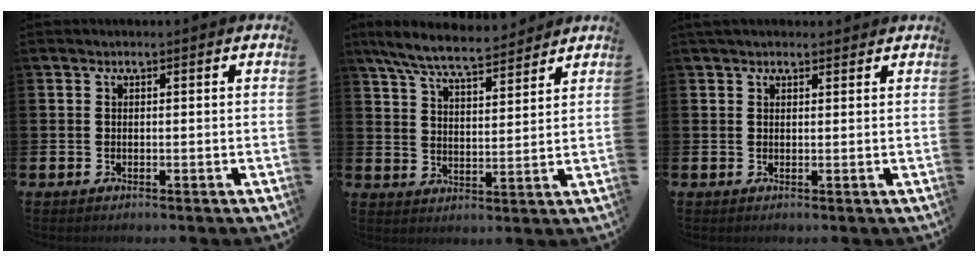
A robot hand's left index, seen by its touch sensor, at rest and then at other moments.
{"total": 7.9, "force": [7.3, 1.2, 2.8], "torque": [-0.083, -0.036, 0.133]}
{"total": 1.9, "force": [1.7, 0.7, 0.5], "torque": [0.006, -0.003, 0.026]}